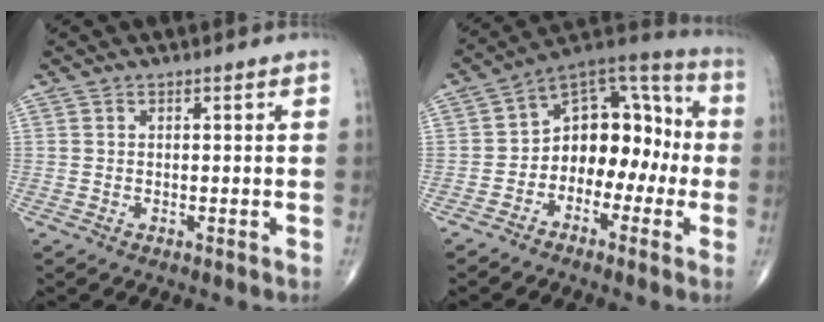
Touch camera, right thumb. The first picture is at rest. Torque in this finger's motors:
{"motor_torque": [-0.13, 0.44, 0.20, -0.02, 0.04]}